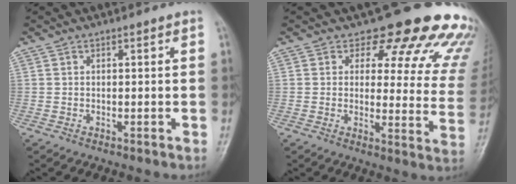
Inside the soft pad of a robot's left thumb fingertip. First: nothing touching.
{"total": 19.2, "force": [15.8, 7.9, 7.5], "torque": [-0.026, -0.107, 0.159]}